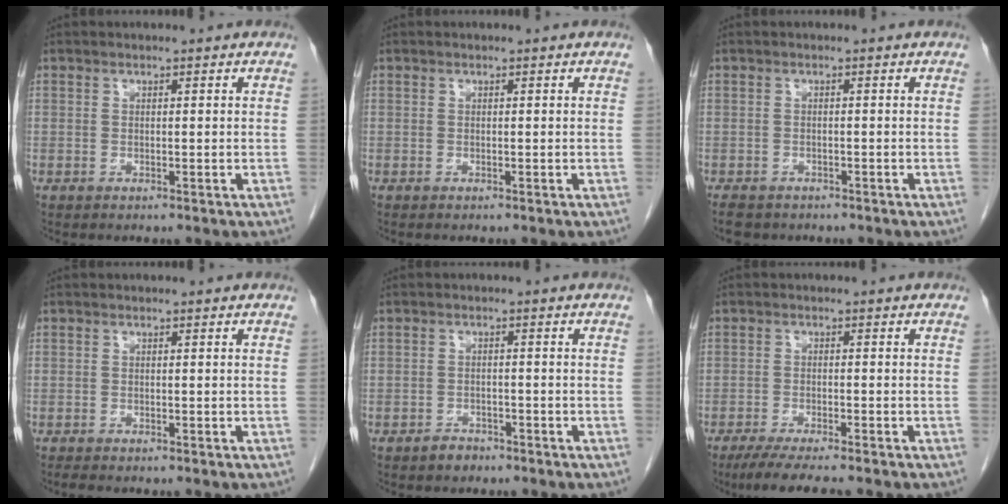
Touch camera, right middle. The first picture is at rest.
{"total": 0.0}
{"total": 4.2, "force": [-3.4, 2.1, 1.3], "torque": [-0.021, -0.004, -0.045]}
{"total": 0.9, "force": [-0.8, 0.1, 0.4], "torque": [-0.014, -0.004, -0.015]}
{"total": 1.9, "force": [-1.5, 1.0, 0.4], "torque": [-0.010, 0.003, -0.023]}
{"total": 6.6, "force": [-5.4, 0.2, 3.8], "torque": [-0.058, -0.017, -0.087]}